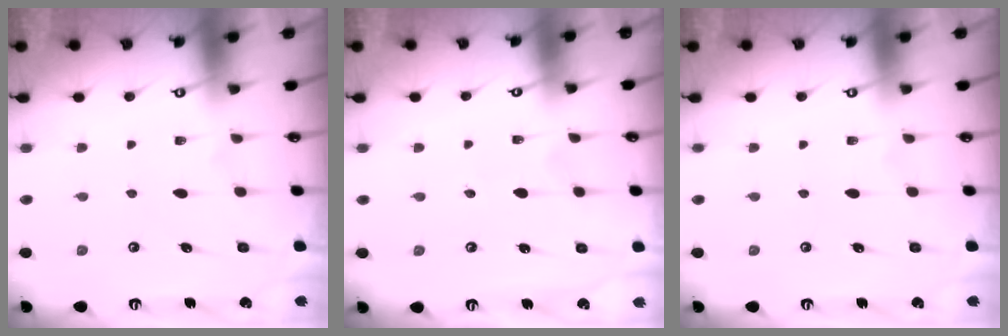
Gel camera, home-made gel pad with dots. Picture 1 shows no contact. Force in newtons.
{"total": 2.6, "press": 2.6, "slide": 0.3}
{"total": 0.0}